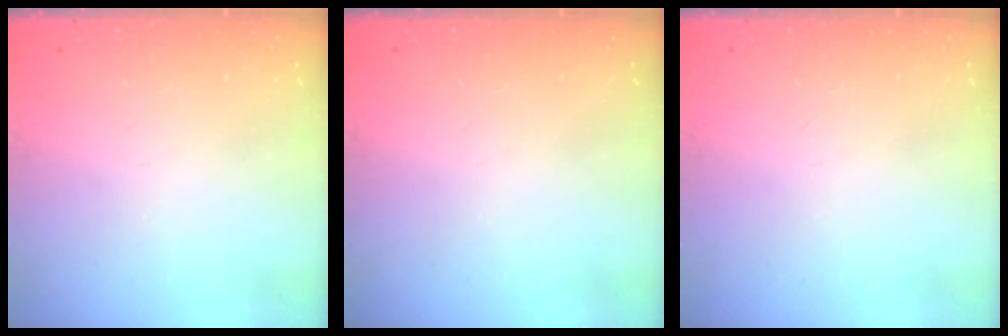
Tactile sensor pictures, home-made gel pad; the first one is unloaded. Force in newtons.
{"total": 0.0}
{"total": 0.0}